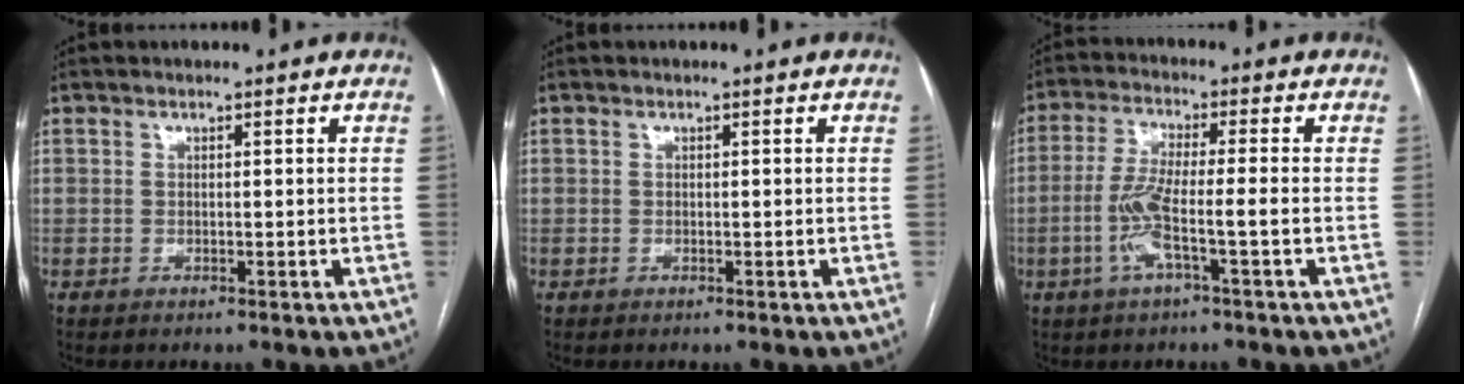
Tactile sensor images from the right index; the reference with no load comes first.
{"total": 0.0}
{"total": 7.1, "force": [-2.2, 0.0, 6.8], "torque": [-0.141, 0.005, -0.046]}